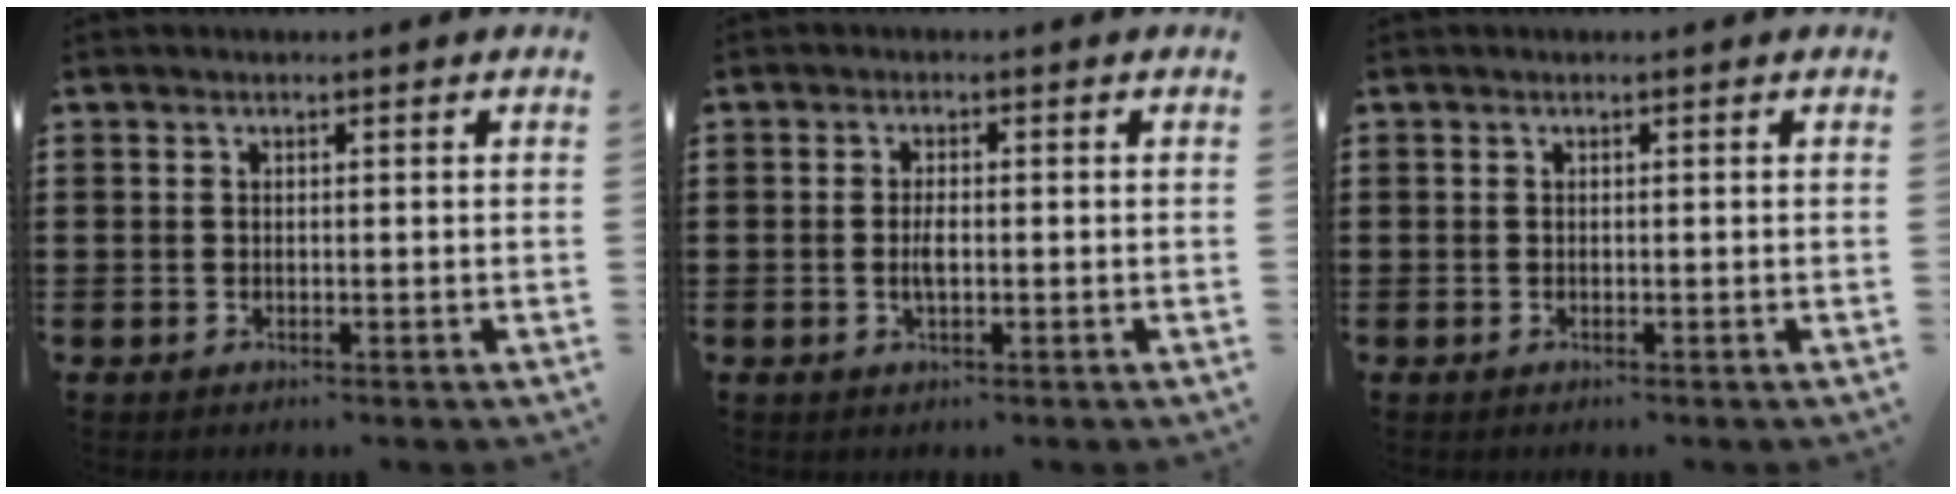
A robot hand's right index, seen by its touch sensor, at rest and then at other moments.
{"total": 2.4, "force": [-0.3, 0.8, 2.3], "torque": [-0.050, -0.005, -0.007]}
{"total": 0.0}